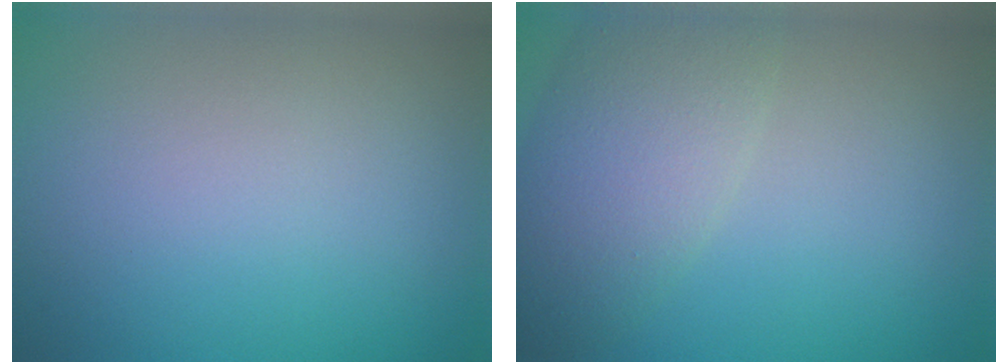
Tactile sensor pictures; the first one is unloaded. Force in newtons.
{"total": 5.7, "press": 5.7, "slide": 0.4}